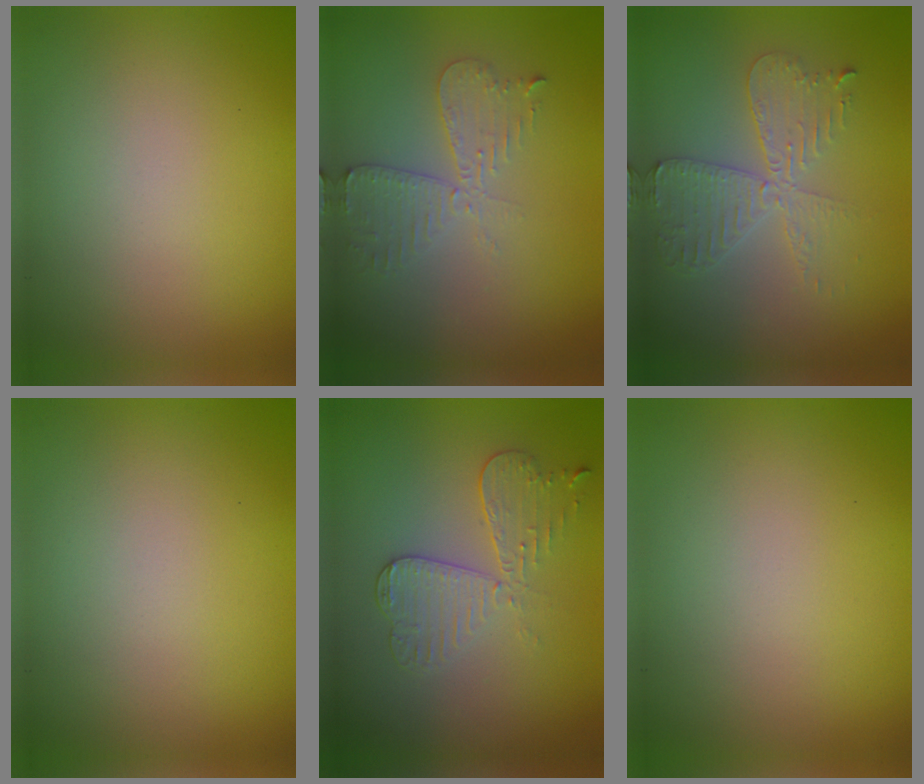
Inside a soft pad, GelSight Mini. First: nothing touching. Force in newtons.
{"total": 3.5, "press": 3.5, "slide": 0.5}
{"total": 4.0, "press": 3.6, "slide": 1.8}
{"total": 0.0}
{"total": 3.7, "press": 3.3, "slide": 1.8}
{"total": 0.0}